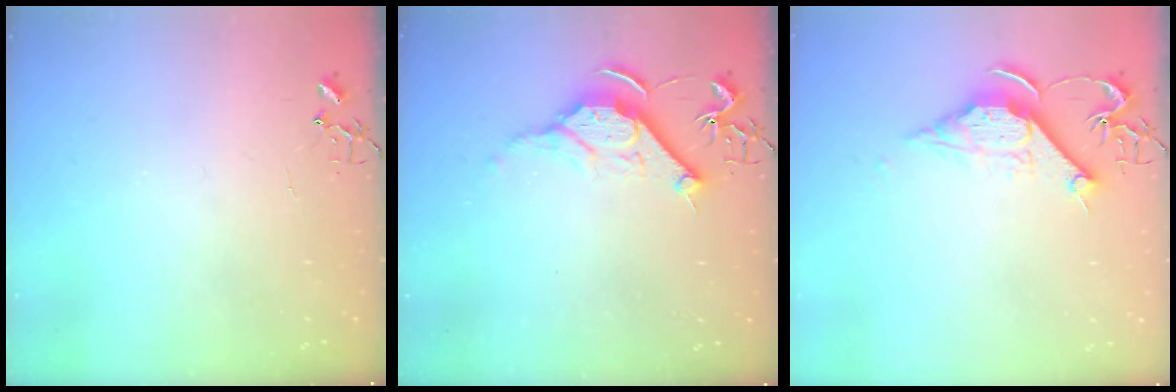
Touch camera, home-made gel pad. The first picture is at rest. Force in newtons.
{"total": 11.4, "press": 11.4, "slide": 1.2}
{"total": 11.7, "press": 11.6, "slide": 1.1}